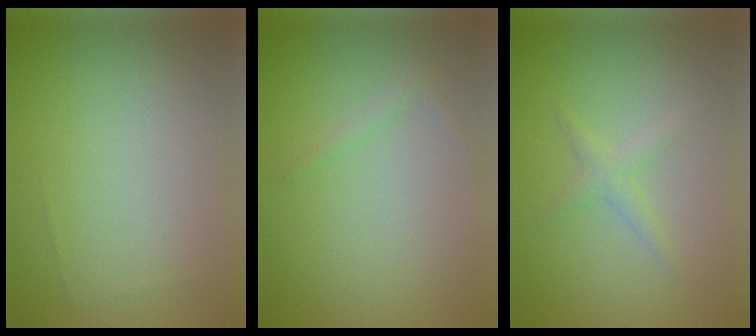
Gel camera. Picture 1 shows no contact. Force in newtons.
{"total": 0.8, "press": 0.8, "slide": 0.1}
{"total": 1.4, "press": 1.4, "slide": 0.0}